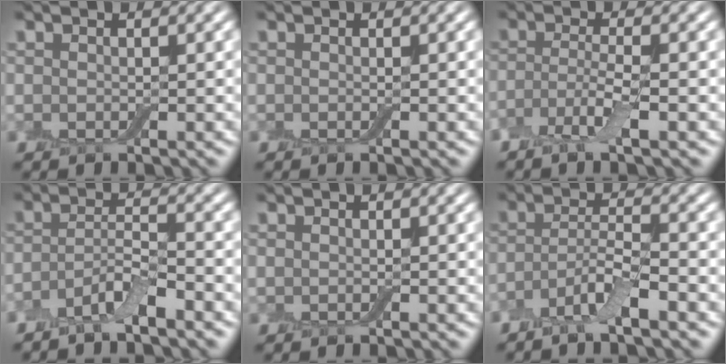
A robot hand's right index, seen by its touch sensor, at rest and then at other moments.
{"total": 0.0}
{"total": 2.7, "force": [-1.5, 0.4, 2.2], "torque": [-0.050, -0.002, -0.036]}
{"total": 3.5, "force": [-2.6, 0.6, 2.2], "torque": [-0.043, 0.003, -0.059]}
{"total": 0.0}
{"total": 3.7, "force": [-2.3, 0.6, 2.8], "torque": [-0.055, 0.002, -0.054]}